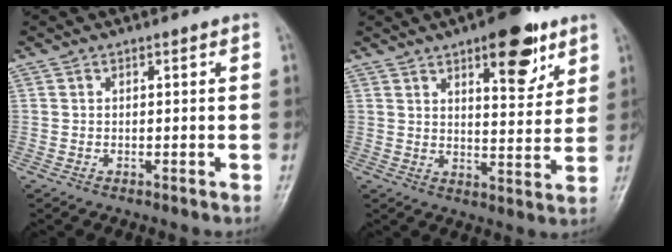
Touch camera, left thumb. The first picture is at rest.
{"total": 12.1, "force": [6.9, 4.7, 8.8], "torque": [-0.090, -0.035, 0.097]}